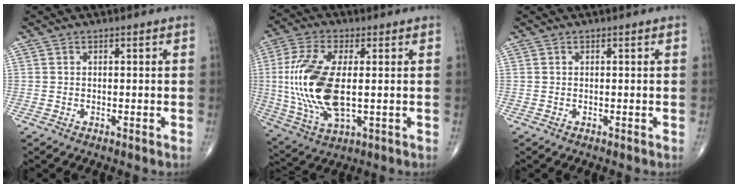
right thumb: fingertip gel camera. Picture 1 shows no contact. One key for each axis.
{"total": 17.3, "fx": 0.2, "fy": 7.7, "fz": 15.4, "tx": -0.342, "ty": -0.012, "tz": 0.009}
{"total": 0.0}